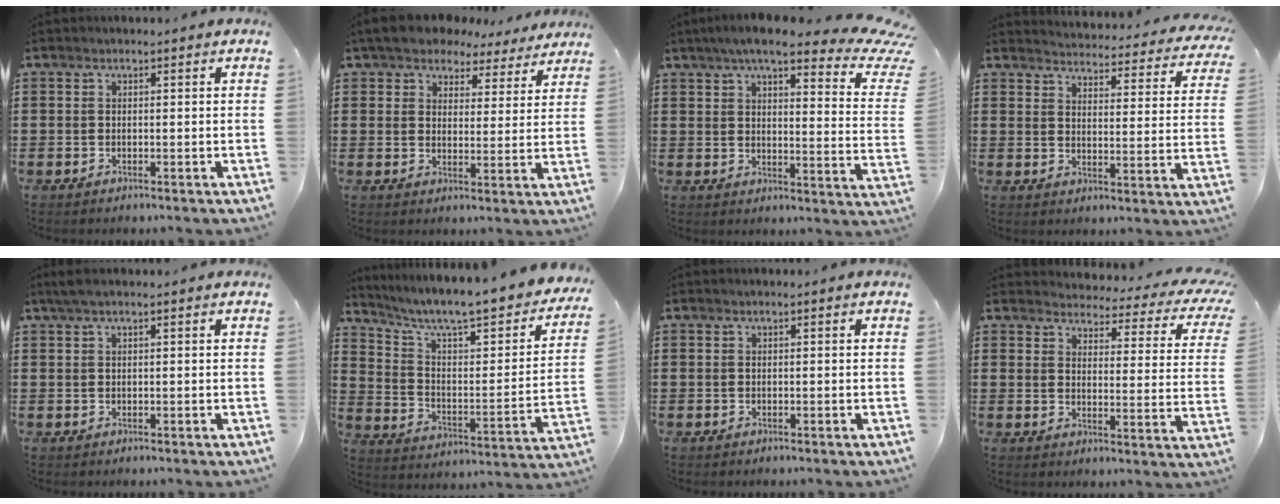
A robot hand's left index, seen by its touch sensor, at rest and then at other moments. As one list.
[{"total": 6.1, "force": [5.6, 1.9, 1.2], "torque": [-0.054, -0.021, 0.102]}, {"total": 8.5, "force": [6.3, 1.4, 5.6], "torque": [-0.099, -0.035, 0.099]}, {"total": 3.7, "force": [3.7, -0.3, 0.5], "torque": [-0.022, -0.038, 0.056]}, {"total": 1.4, "force": [0.8, 0.0, 1.2], "torque": [-0.023, 0.001, 0.014]}, {"total": 7.3, "force": [5.9, 0.8, 4.2], "torque": [-0.101, -0.052, 0.091]}, {"total": 0.0}, {"total": 3.7, "force": [3.4, 0.6, 1.4], "torque": [-0.040, -0.030, 0.053]}]